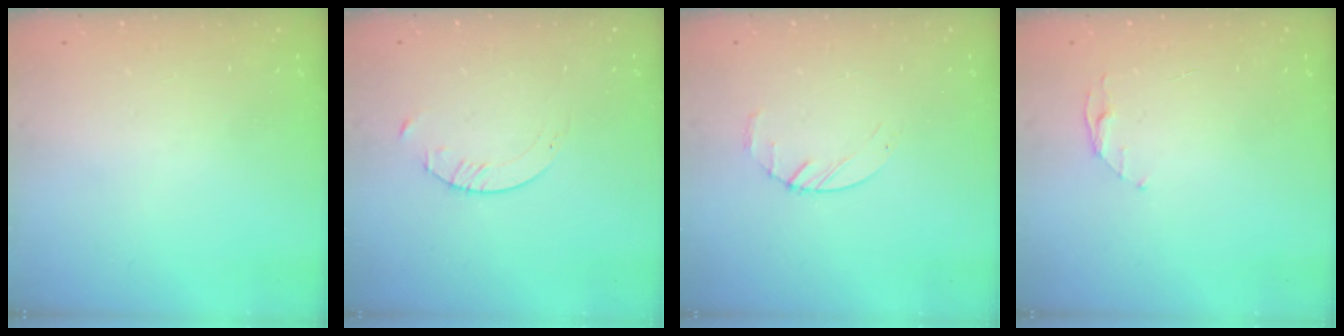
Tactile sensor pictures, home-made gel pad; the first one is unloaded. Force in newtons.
{"total": 1.6, "press": 1.6, "slide": 0.2}
{"total": 2.4, "press": 2.3, "slide": 0.3}
{"total": 4.4, "press": 4.4, "slide": 0.5}